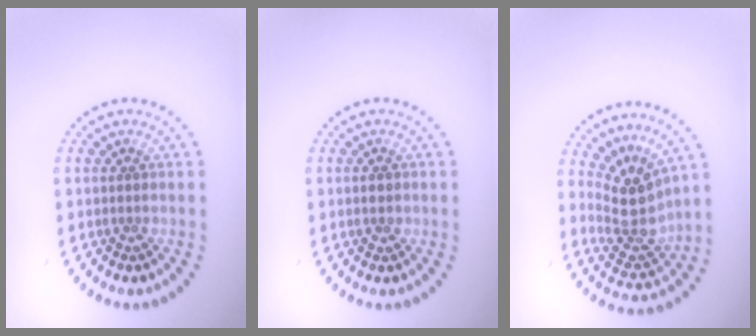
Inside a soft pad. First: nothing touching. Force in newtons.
{"total": 1.3, "press": 1.3, "slide": 0.1}
{"total": 4.0, "press": 3.2, "slide": 2.3}